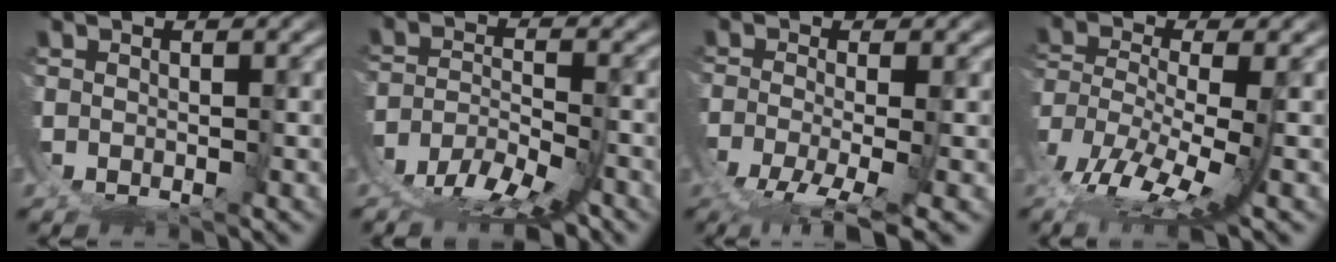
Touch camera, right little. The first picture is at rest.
{"total": 6.3, "force": [-3.8, 2.8, 4.1], "torque": [-0.055, -0.019, -0.062]}
{"total": 5.1, "force": [-3.8, -0.1, 3.5], "torque": [-0.051, -0.021, -0.048]}
{"total": 6.6, "force": [-2.0, 3.3, 5.4], "torque": [-0.112, -0.037, -0.024]}